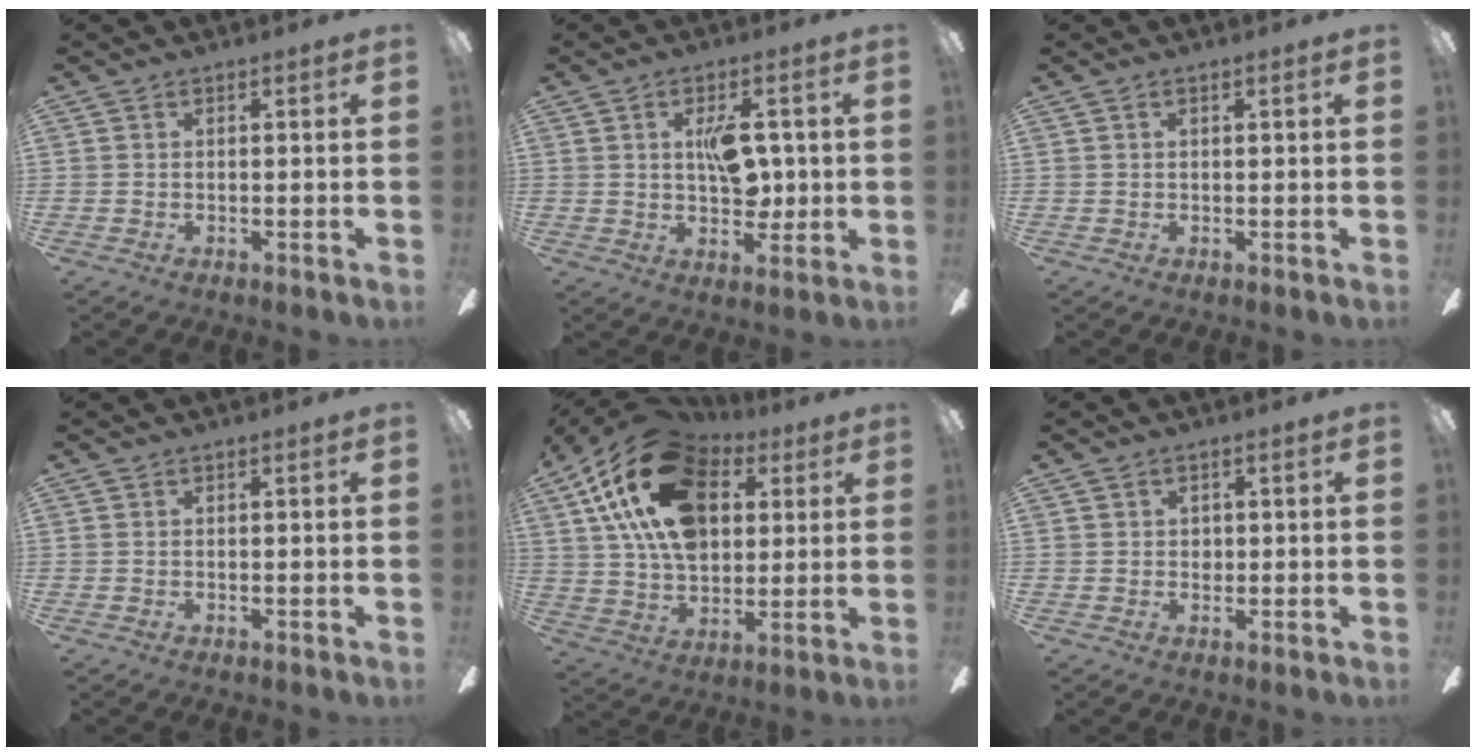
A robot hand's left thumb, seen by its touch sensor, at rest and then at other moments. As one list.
[{"total": 9.1, "force": [1.7, 5.1, 7.4], "torque": [-0.117, -0.001, 0.025]}, {"total": 0.7, "force": [0.2, 0.2, 0.6], "torque": [-0.012, 0.002, 0.002]}, {"total": 0.0}, {"total": 23.3, "force": [9.2, 14.7, 15.6], "torque": [-0.302, -0.019, 0.158]}, {"total": 1.5, "force": [0.3, 1.3, 0.7], "torque": [-0.007, 0.003, 0.003]}]